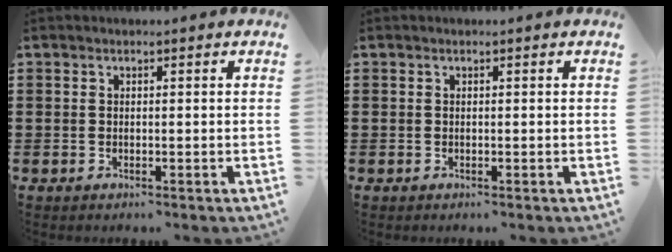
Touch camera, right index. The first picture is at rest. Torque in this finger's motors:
{"motor_torque": [-0.14, 0.42, 0.00, 0.02]}